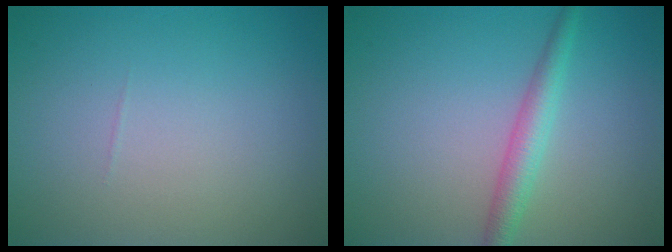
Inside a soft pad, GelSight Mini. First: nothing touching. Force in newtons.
{"total": 2.6, "press": 2.6, "slide": 0.1}